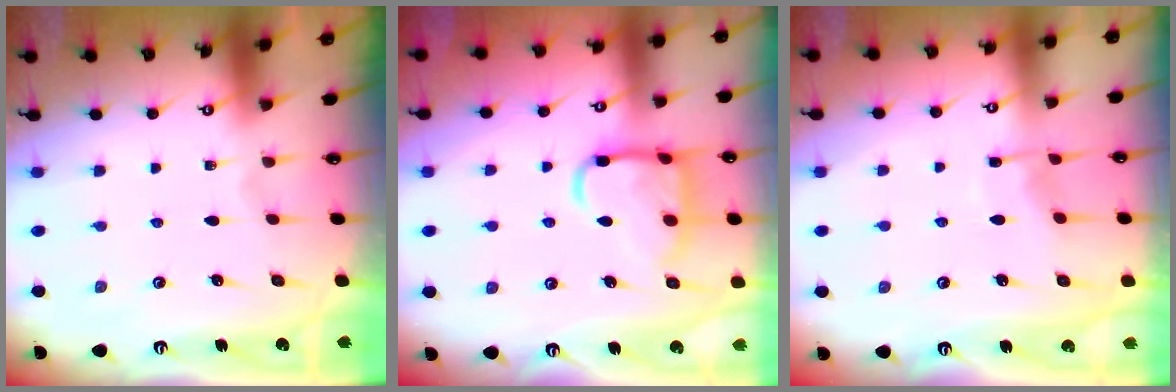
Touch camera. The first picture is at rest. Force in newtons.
{"total": 13.5, "press": 13.5, "slide": 1.3}
{"total": 5.4, "press": 5.3, "slide": 0.5}